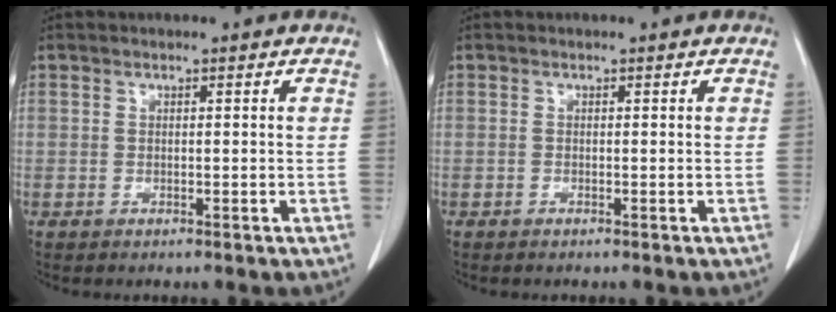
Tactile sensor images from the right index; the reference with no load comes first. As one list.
[{"total": 0.0}]